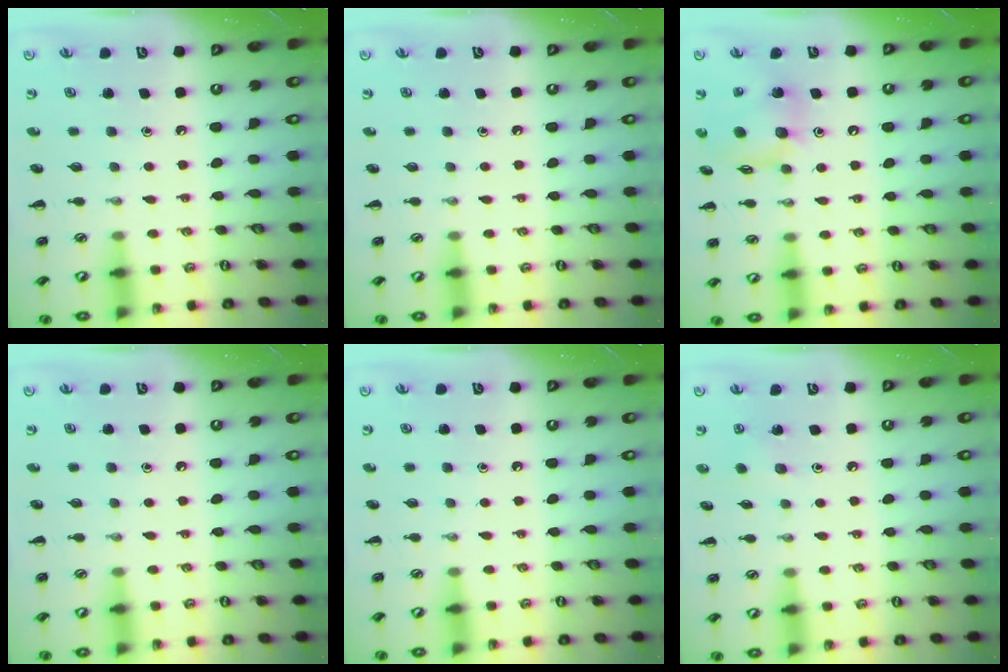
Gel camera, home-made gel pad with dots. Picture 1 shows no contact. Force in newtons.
{"total": 0.0}
{"total": 14.2, "press": 14.1, "slide": 1.7}
{"total": 0.0}
{"total": 0.0}
{"total": 2.4, "press": 2.3, "slide": 0.6}